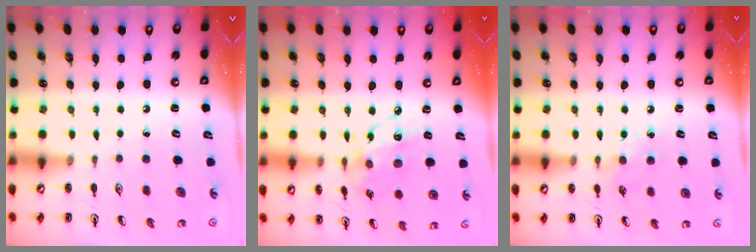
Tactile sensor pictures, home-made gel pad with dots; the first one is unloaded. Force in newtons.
{"total": 11.3, "press": 11.3, "slide": 0.9}
{"total": 7.3, "press": 7.2, "slide": 1.0}